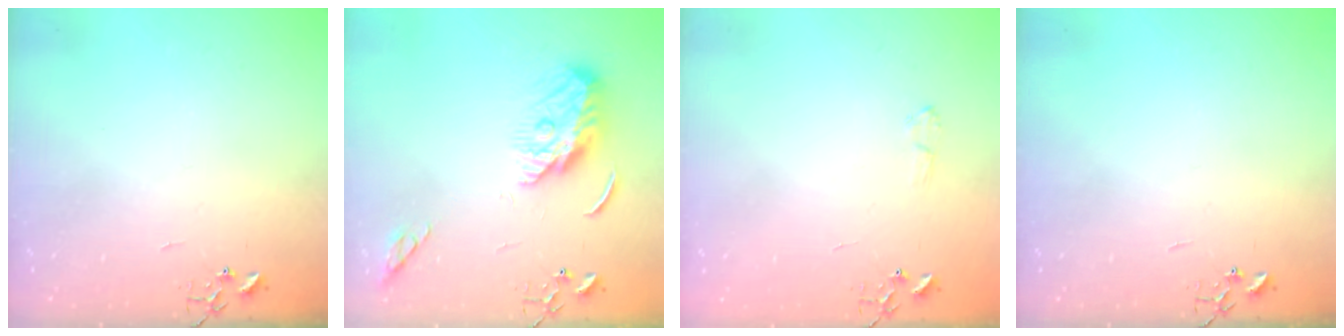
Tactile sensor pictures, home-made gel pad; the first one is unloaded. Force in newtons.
{"total": 9.5, "press": 9.5, "slide": 0.4}
{"total": 4.5, "press": 4.5, "slide": 0.7}
{"total": 0.0}